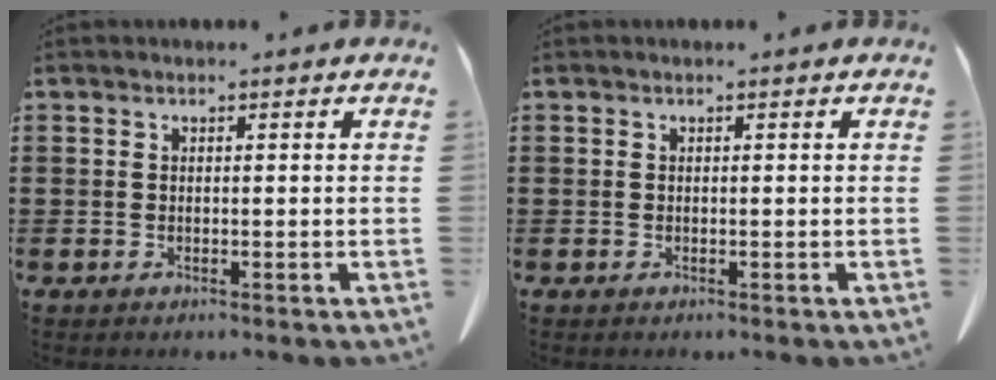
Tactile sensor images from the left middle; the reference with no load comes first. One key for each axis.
{"total": 0.0}